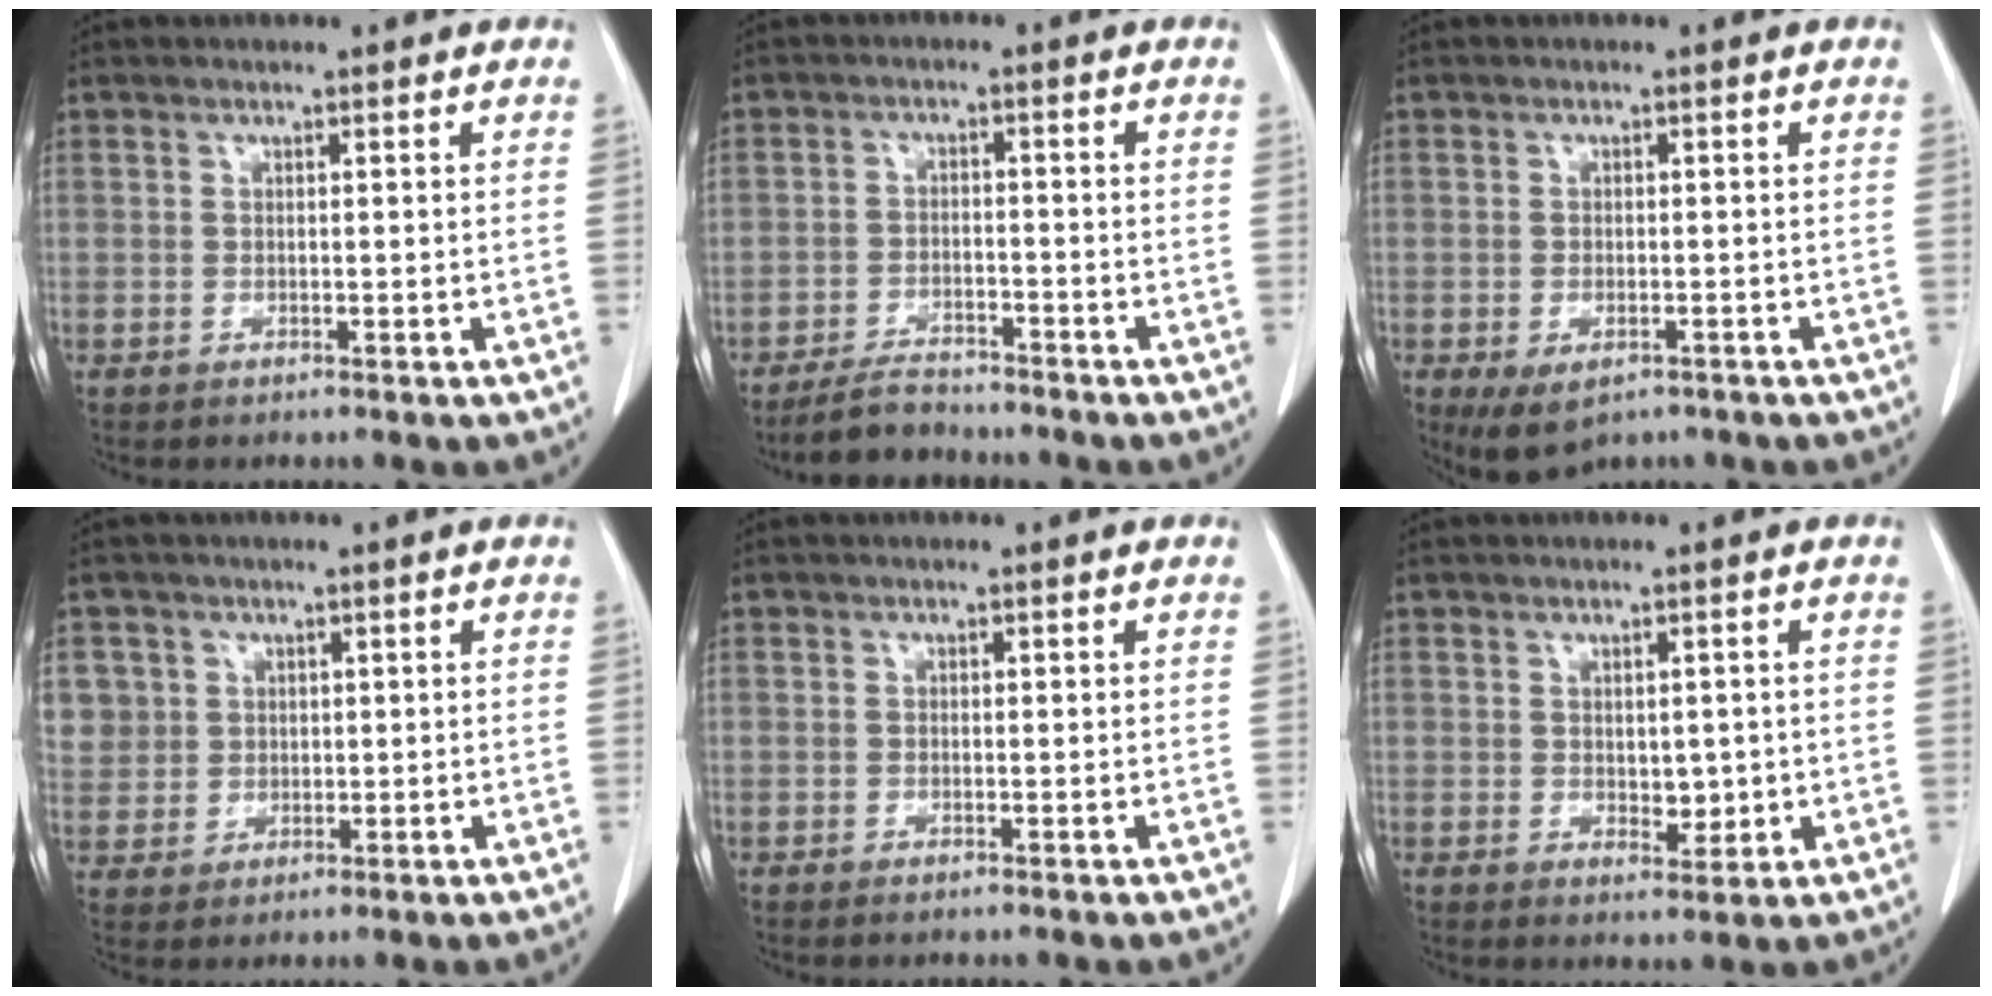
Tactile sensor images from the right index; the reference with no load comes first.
{"total": 4.8, "force": [-4.4, 1.5, 1.1], "torque": [-0.023, -0.007, -0.078]}
{"total": 5.8, "force": [-3.5, 3.2, 3.4], "torque": [-0.058, -0.008, -0.046]}
{"total": 8.0, "force": [2.6, 7.5, 1.1], "torque": [-0.038, 0.019, 0.070]}
{"total": 0.5, "force": [-0.4, 0.1, 0.3], "torque": [-0.006, -0.001, -0.007]}
{"total": 3.1, "force": [0.0, 1.8, 2.5], "torque": [-0.033, -0.005, 0.009]}